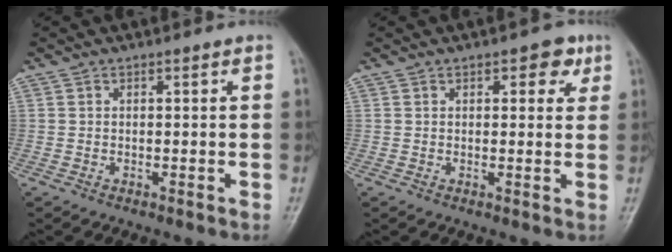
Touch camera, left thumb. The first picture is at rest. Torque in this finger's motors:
{"motor_torque": [-0.29, 0.36, 0.14, 0.25, 0.08]}